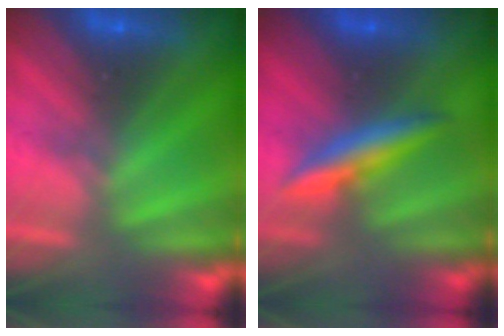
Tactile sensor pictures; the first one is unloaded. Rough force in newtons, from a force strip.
{"total": 2.6}